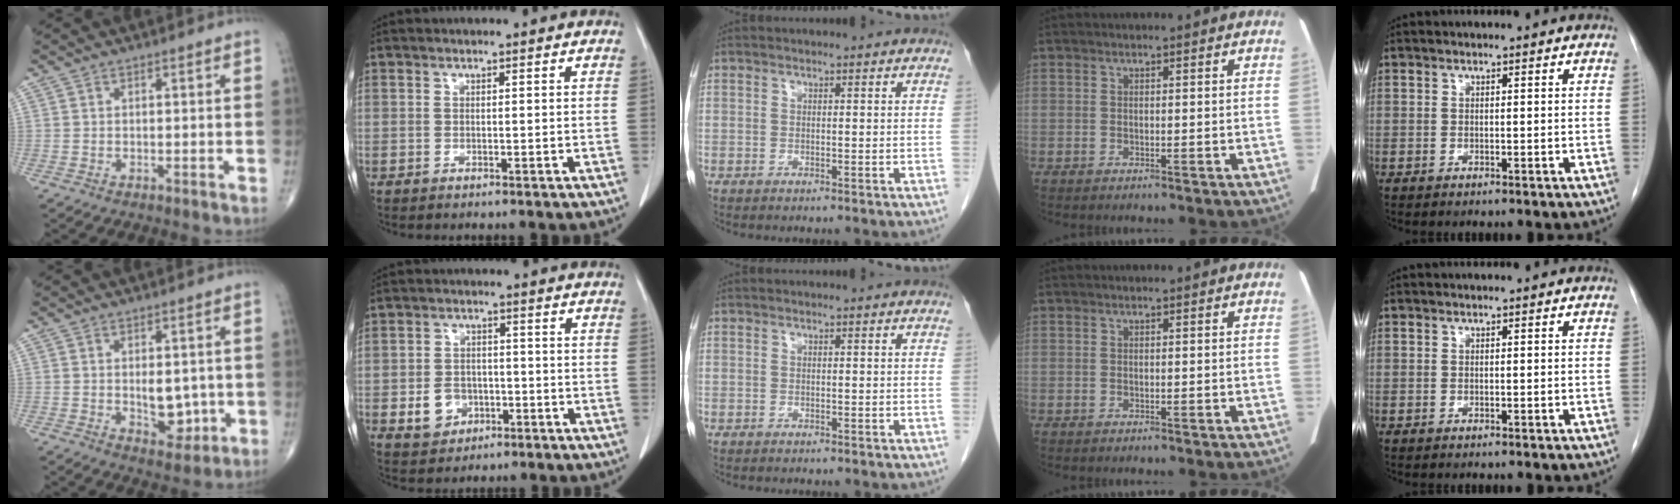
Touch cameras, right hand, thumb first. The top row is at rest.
{"thumb": {"total": 6.8, "force": [-0.5, 4.1, 5.4], "torque": [-0.049, -0.009, 0.004]}, "index": {"total": 5.3, "force": [-1.7, 4.4, 2.3], "torque": [-0.043, 0.008, -0.019]}}